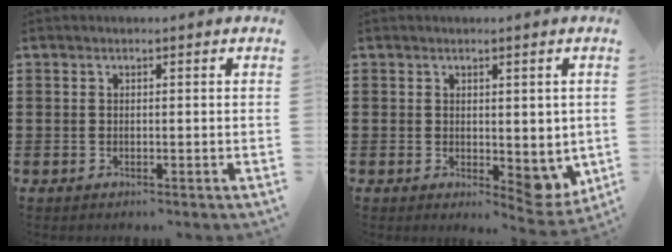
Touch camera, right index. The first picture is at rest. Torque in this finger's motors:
{"motor_torque": [0.39, 0.01, 0.24, 0.06]}